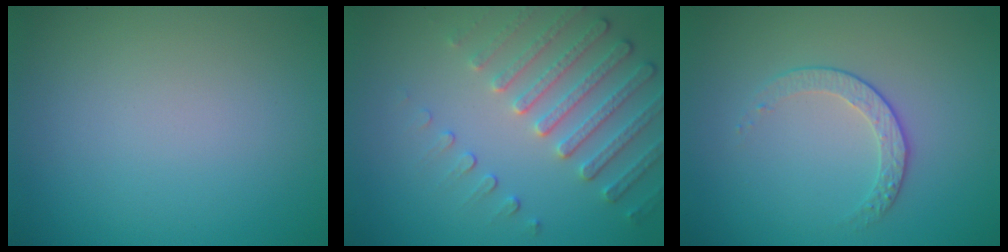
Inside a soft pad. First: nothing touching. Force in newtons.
{"total": 4.7, "press": 3.7, "slide": 2.9}
{"total": 1.8, "press": 1.3, "slide": 1.3}